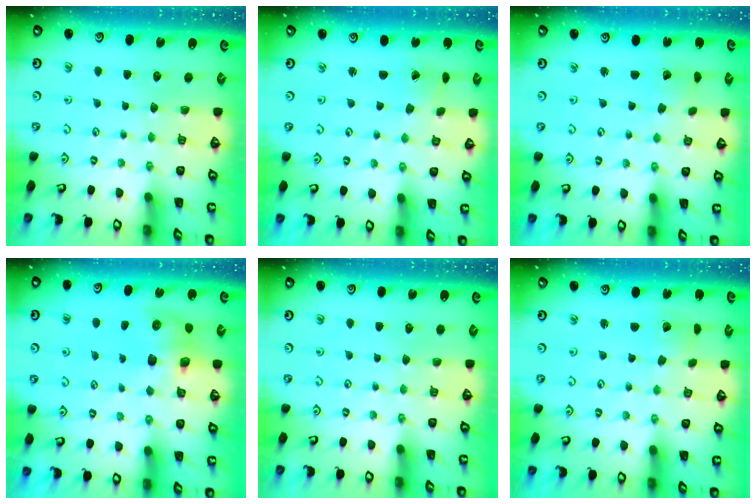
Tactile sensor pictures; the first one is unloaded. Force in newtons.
{"total": 1.4, "press": 1.4, "slide": 0.1}
{"total": 2.1, "press": 2.1, "slide": 0.2}
{"total": 8.9, "press": 8.8, "slide": 1.4}
{"total": 0.0}
{"total": 2.3, "press": 2.3, "slide": 0.3}